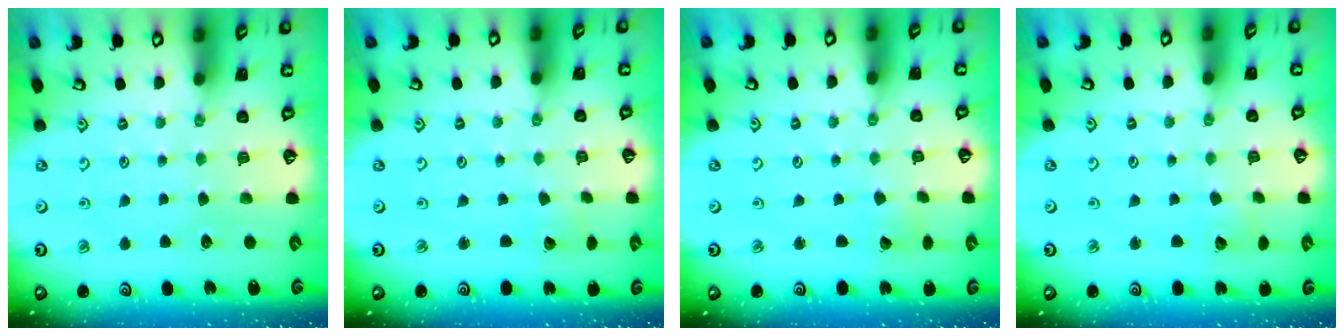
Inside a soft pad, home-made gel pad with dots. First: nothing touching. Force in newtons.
{"total": 1.8, "press": 1.8, "slide": 0.1}
{"total": 2.4, "press": 2.4, "slide": 0.2}
{"total": 3.9, "press": 3.9, "slide": 0.5}